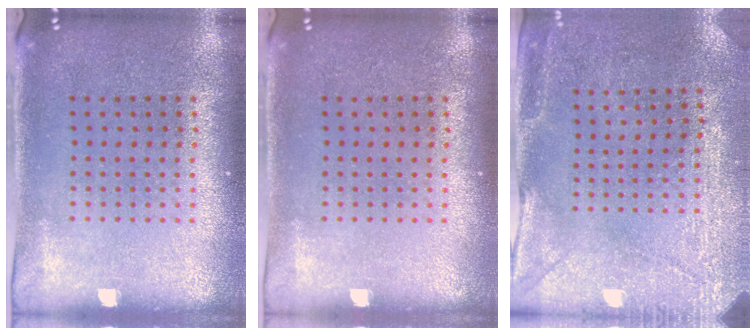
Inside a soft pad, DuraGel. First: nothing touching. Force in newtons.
{"total": 0.0}
{"total": 3.0, "press": 2.7, "slide": 1.1}